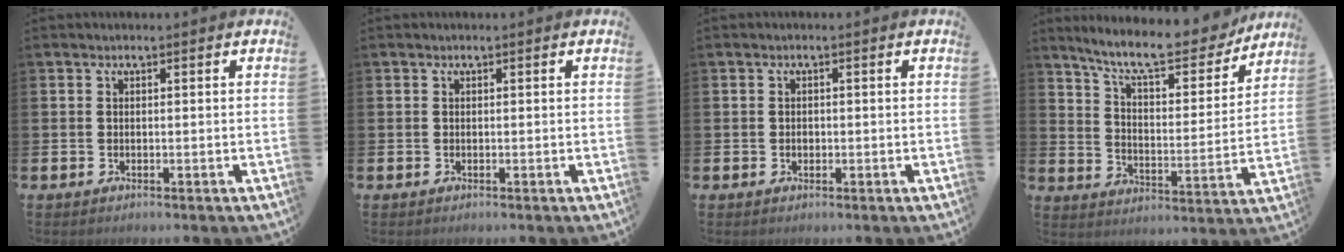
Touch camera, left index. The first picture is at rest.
{"total": 0.0}
{"total": 0.8, "force": [-0.1, 0.7, 0.4], "torque": [-0.008, 0.005, -0.005]}
{"total": 10.4, "force": [9.2, 2.2, 4.3], "torque": [-0.108, -0.060, 0.156]}